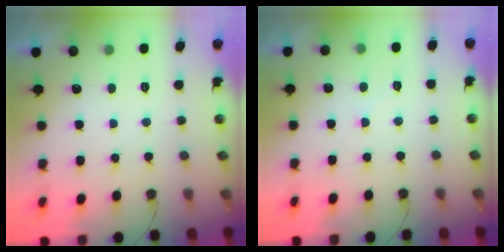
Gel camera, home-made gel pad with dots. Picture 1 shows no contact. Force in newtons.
{"total": 2.4, "press": 2.4, "slide": 0.4}